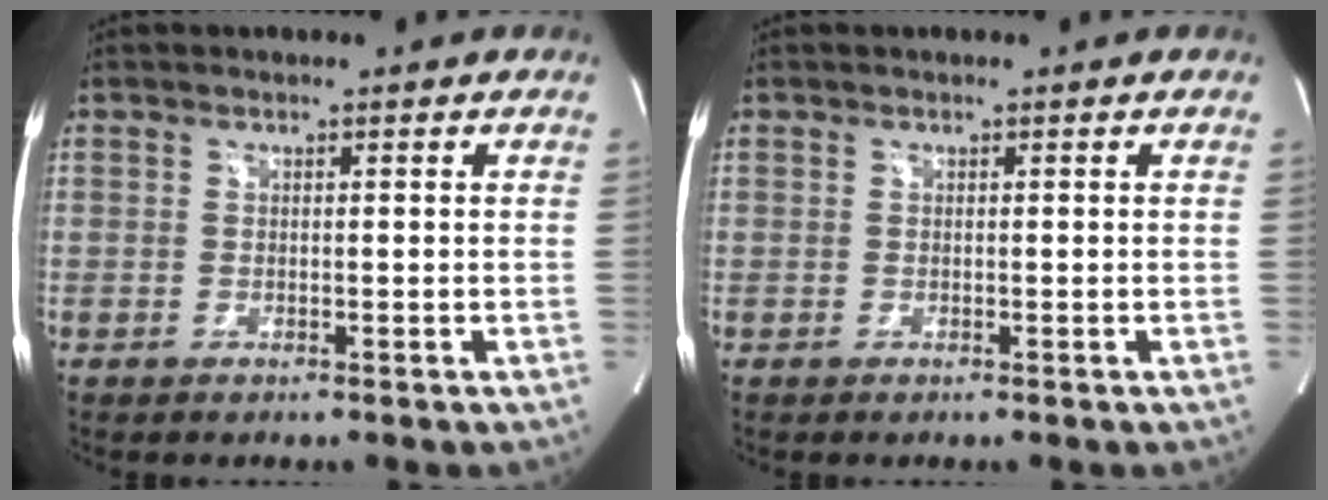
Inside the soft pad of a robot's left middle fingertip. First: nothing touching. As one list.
[{"total": 0.0}]